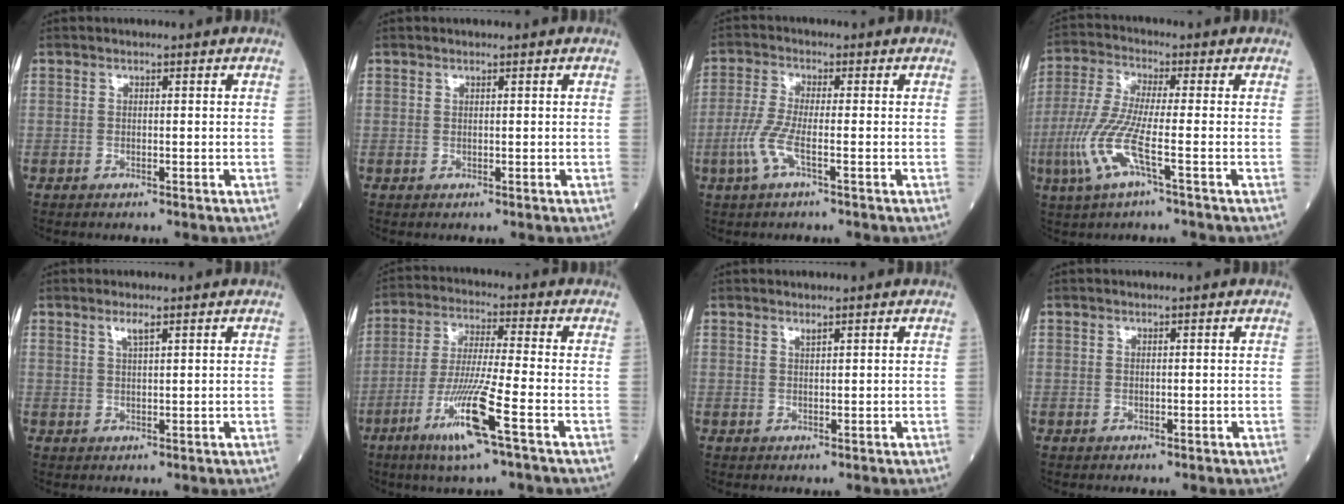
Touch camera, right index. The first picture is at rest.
{"total": 0.0}
{"total": 4.9, "force": [-1.8, 0.5, 4.5], "torque": [-0.106, -0.004, -0.042]}
{"total": 8.6, "force": [-2.9, 0.3, 8.1], "torque": [-0.181, -0.009, -0.067]}
{"total": 1.8, "force": [1.2, 0.1, 1.4], "torque": [-0.029, 0.002, 0.025]}
{"total": 10.8, "force": [-5.0, -0.8, 9.6], "torque": [-0.190, -0.021, -0.098]}
{"total": 0.7, "force": [0.6, -0.1, 0.3], "torque": [-0.007, -0.004, 0.012]}
{"total": 0.0}